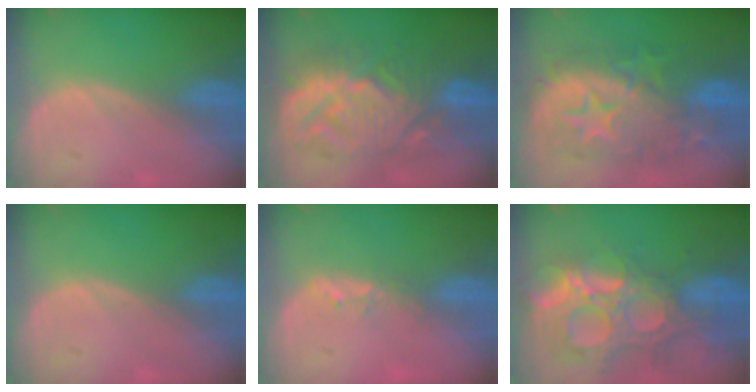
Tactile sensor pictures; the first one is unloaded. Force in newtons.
{"total": 11.5, "press": 11.5, "slide": 1.0}
{"total": 12.6, "press": 12.5, "slide": 1.2}
{"total": 0.0}
{"total": 1.7, "press": 1.5, "slide": 0.9}
{"total": 14.3, "press": 11.9, "slide": 7.8}